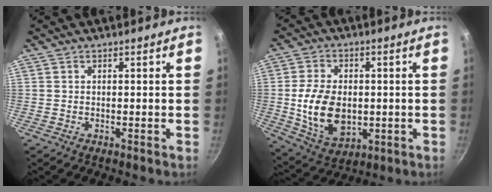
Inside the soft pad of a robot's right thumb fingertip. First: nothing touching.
{"total": 13.4, "force": [-0.7, 9.1, 9.8], "torque": [-0.165, -0.005, 0.000]}